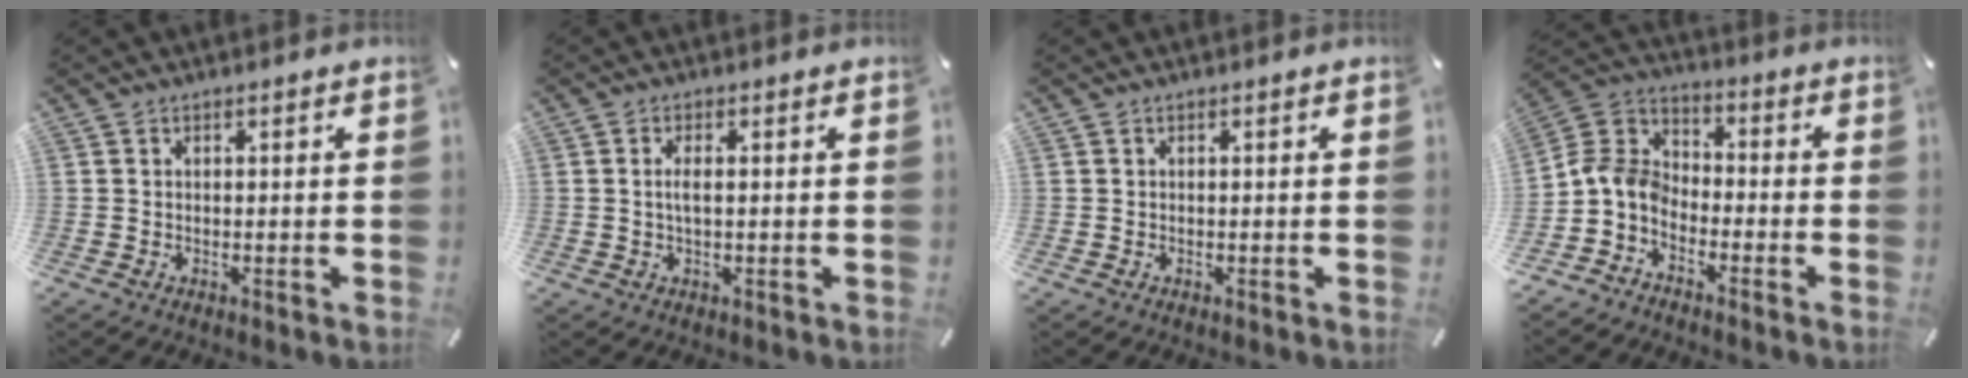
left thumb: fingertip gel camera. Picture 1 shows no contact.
{"total": 2.6, "force": [0.1, 0.8, 2.4], "torque": [-0.048, -0.001, 0.001]}
{"total": 0.0}
{"total": 7.2, "force": [-4.0, 5.1, 3.1], "torque": [-0.091, 0.008, -0.085]}